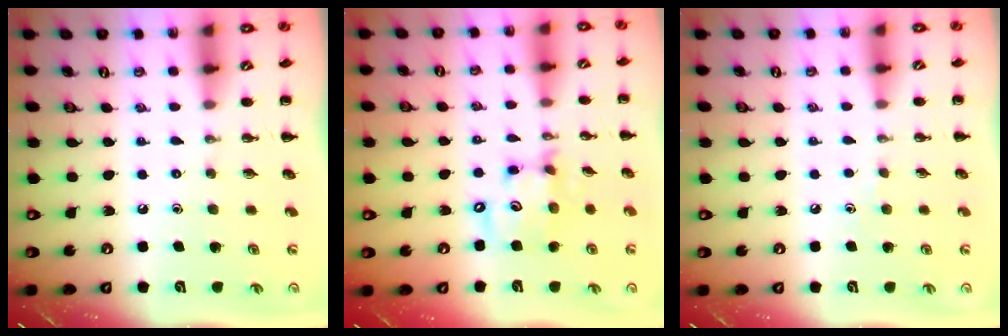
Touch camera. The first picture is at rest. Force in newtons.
{"total": 11.2, "press": 11.0, "slide": 1.9}
{"total": 3.1, "press": 2.9, "slide": 1.1}